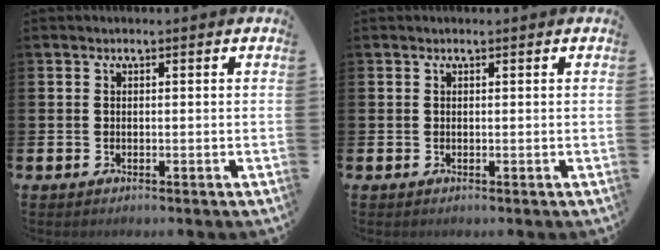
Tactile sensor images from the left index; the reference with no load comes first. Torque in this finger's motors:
{"motor_torque": [-0.17, 0.14, -0.02, -0.01]}